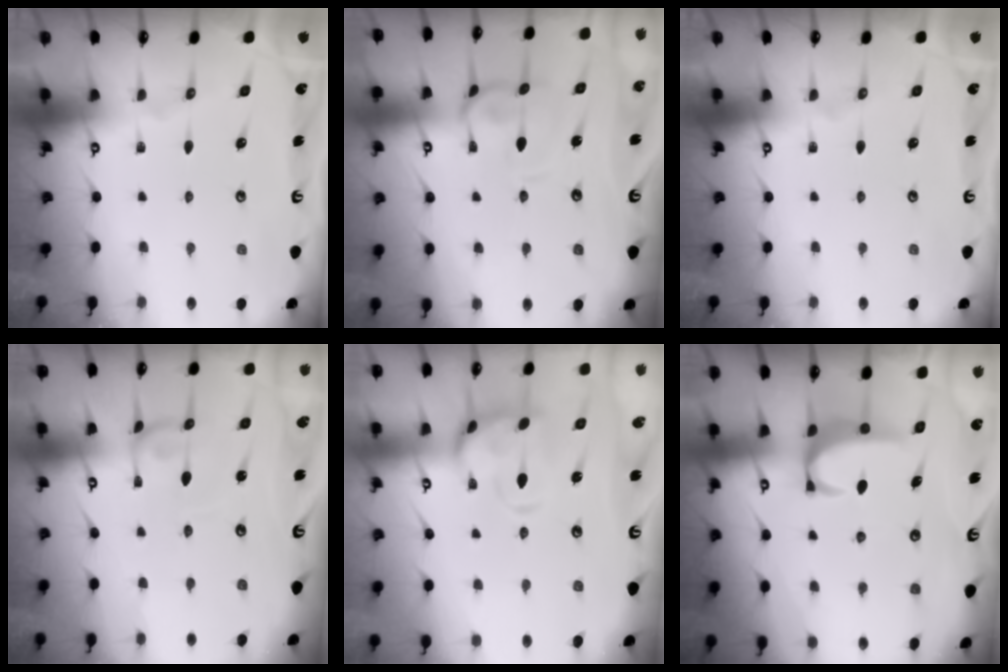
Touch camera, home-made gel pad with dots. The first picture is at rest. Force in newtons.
{"total": 3.1, "press": 3.0, "slide": 0.9}
{"total": 0.0}
{"total": 2.2, "press": 2.2, "slide": 0.1}
{"total": 4.5, "press": 4.4, "slide": 0.9}
{"total": 2.9, "press": 2.9, "slide": 0.3}